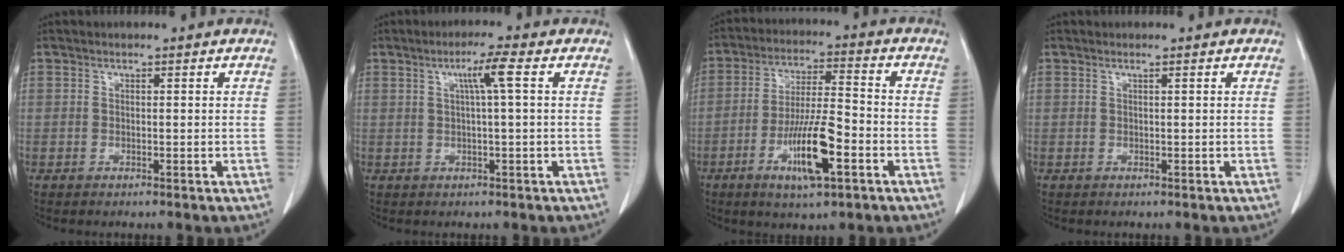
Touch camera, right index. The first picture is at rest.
{"total": 3.9, "force": [1.0, -0.6, 3.7], "torque": [-0.068, 0.006, 0.019]}
{"total": 11.2, "force": [-4.6, 1.8, 10.1], "torque": [-0.187, -0.009, -0.081]}
{"total": 0.0}